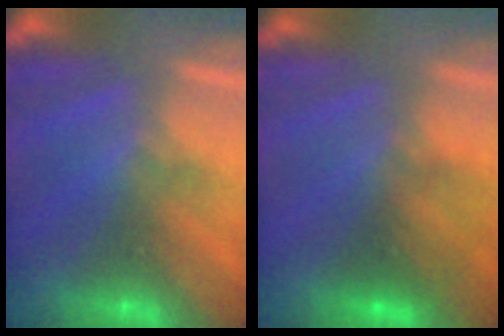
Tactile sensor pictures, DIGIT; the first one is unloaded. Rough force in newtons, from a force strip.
{"total": 2.7}